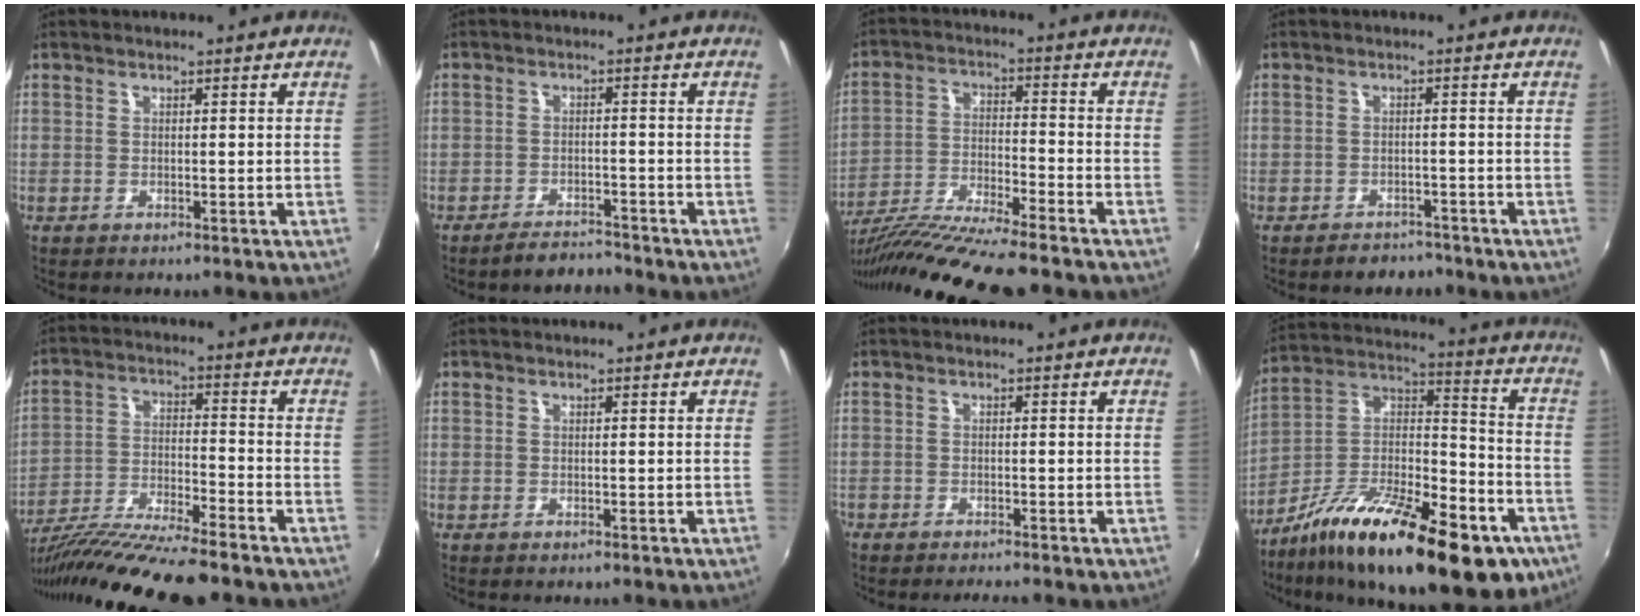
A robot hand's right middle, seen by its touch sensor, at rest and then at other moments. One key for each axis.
{"total": 3.9, "fx": -3.8, "fy": 0.9, "fz": 0.7, "tx": -0.028, "ty": 0.003, "tz": -0.061}
{"total": 15.1, "fx": -12.9, "fy": -0.7, "fz": 7.8, "tx": -0.155, "ty": -0.039, "tz": -0.228}
{"total": 3.8, "fx": -3.2, "fy": 2.0, "fz": 0.4, "tx": -0.014, "ty": 0.006, "tz": -0.046}
{"total": 15.8, "fx": -13.3, "fy": 0.2, "fz": 8.5, "tx": -0.166, "ty": -0.039, "tz": -0.233}
{"total": 0.0}
{"total": 2.1, "fx": -2.0, "fy": 0.1, "fz": 0.6, "tx": -0.029, "ty": -0.010, "tz": -0.040}
{"total": 29.2, "fx": -16.6, "fy": 10.7, "fz": 21.5, "tx": -0.350, "ty": -0.013, "tz": -0.263}